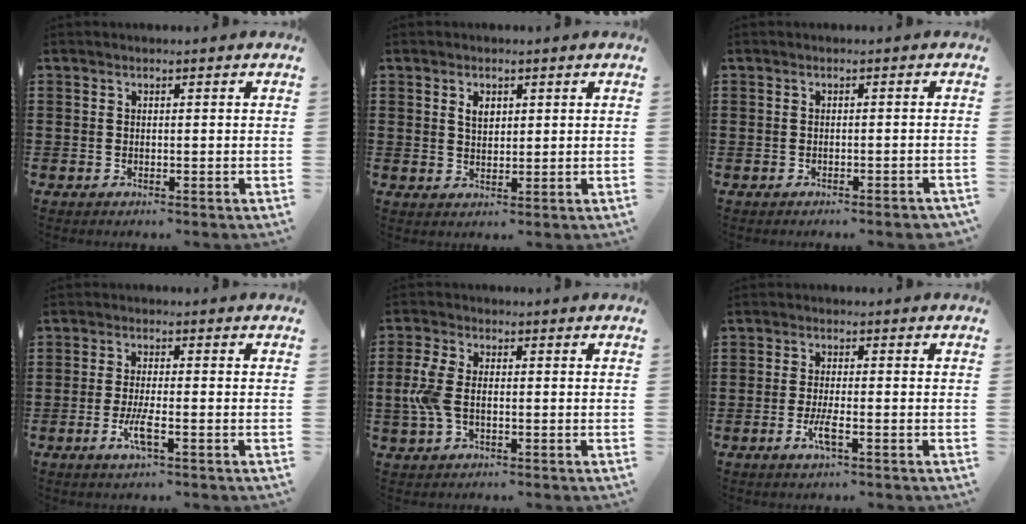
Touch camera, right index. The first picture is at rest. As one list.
[{"total": 2.3, "force": [1.0, 1.4, 1.5], "torque": [-0.035, 0.005, 0.018]}, {"total": 1.0, "force": [-0.9, -0.1, 0.5], "torque": [-0.010, -0.005, -0.016]}, {"total": 4.1, "force": [-1.6, 0.5, 3.8], "torque": [-0.076, -0.009, -0.032]}, {"total": 5.5, "force": [-0.4, 3.0, 4.5], "torque": [-0.120, -0.006, -0.016]}, {"total": 3.3, "force": [-1.3, 0.5, 3.0], "torque": [-0.065, -0.007, -0.027]}]